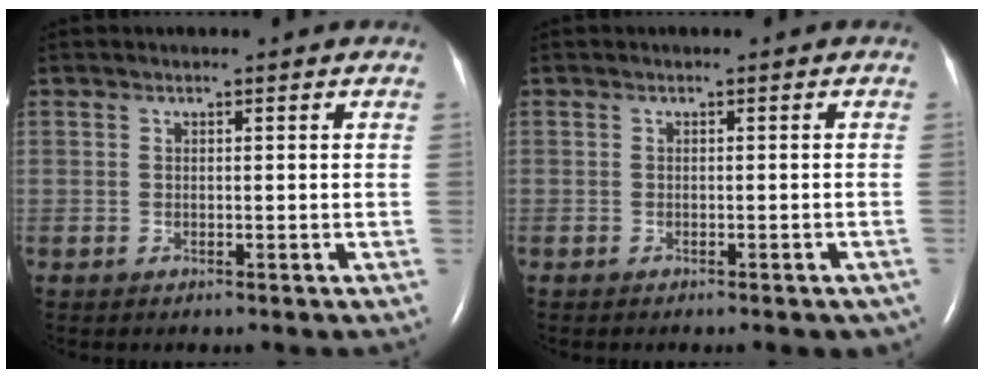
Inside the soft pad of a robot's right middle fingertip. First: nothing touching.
{"total": 2.7, "force": [-2.2, 0.7, 1.4], "torque": [-0.009, -0.005, -0.021]}